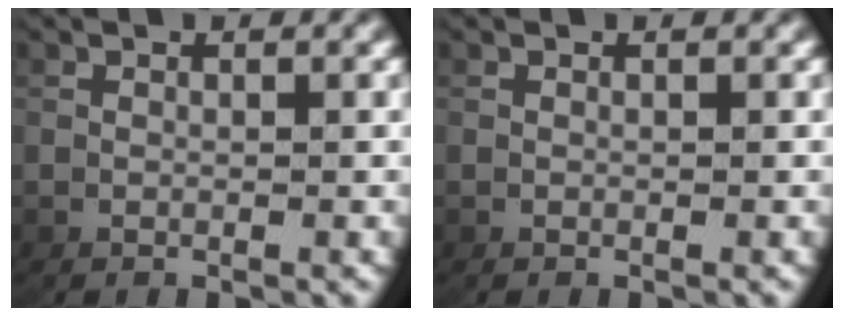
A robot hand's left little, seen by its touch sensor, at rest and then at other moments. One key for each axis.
{"total": 0.0}